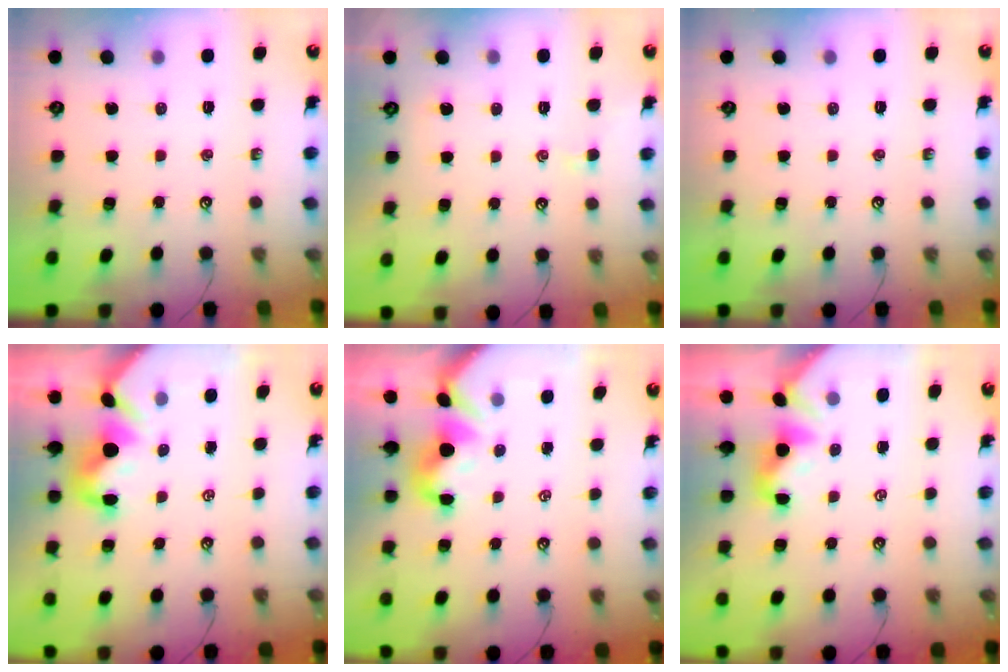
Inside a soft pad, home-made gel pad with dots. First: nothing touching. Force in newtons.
{"total": 0.0}
{"total": 0.0}
{"total": 1.4, "press": 1.2, "slide": 0.7}
{"total": 0.9, "press": 0.5, "slide": 0.7}
{"total": 2.0, "press": 2.0, "slide": 0.4}